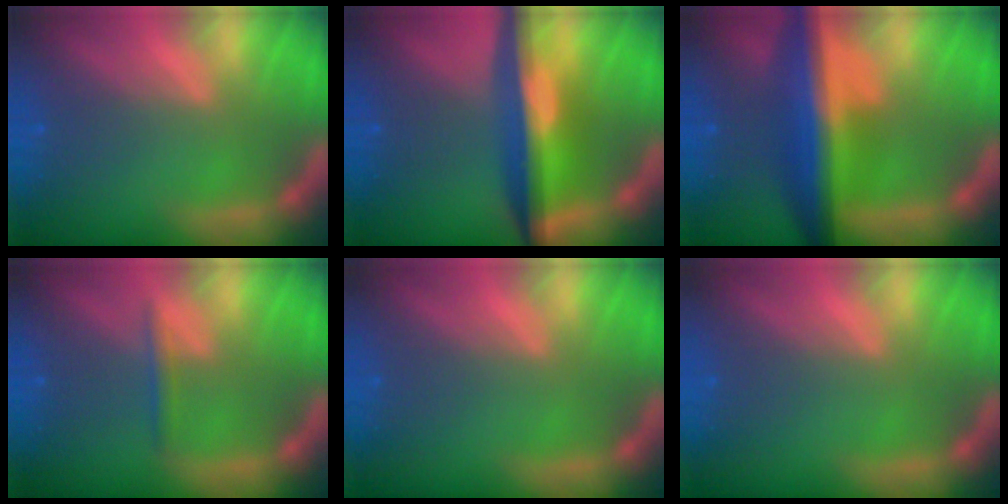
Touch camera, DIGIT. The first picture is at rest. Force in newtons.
{"total": 9.0}
{"total": 10.0}
{"total": 1.4}
{"total": 0.0}
{"total": 0.0}